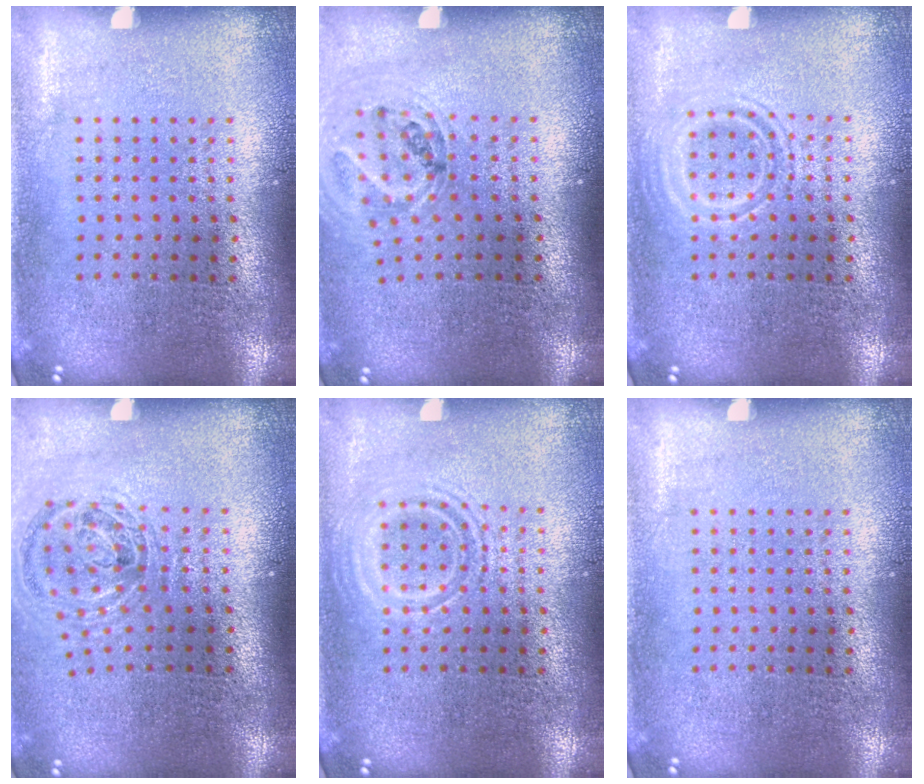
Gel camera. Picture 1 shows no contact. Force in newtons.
{"total": 1.1, "press": 1.1, "slide": 0.2}
{"total": 1.9, "press": 1.9, "slide": 0.3}
{"total": 1.2, "press": 1.1, "slide": 0.4}
{"total": 1.1, "press": 1.1, "slide": 0.3}
{"total": 0.0}